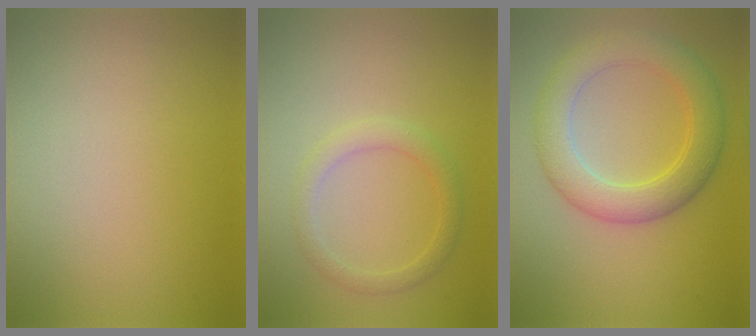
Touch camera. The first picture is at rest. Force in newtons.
{"total": 2.0, "press": 2.0, "slide": 0.1}
{"total": 5.4, "press": 5.4, "slide": 0.1}